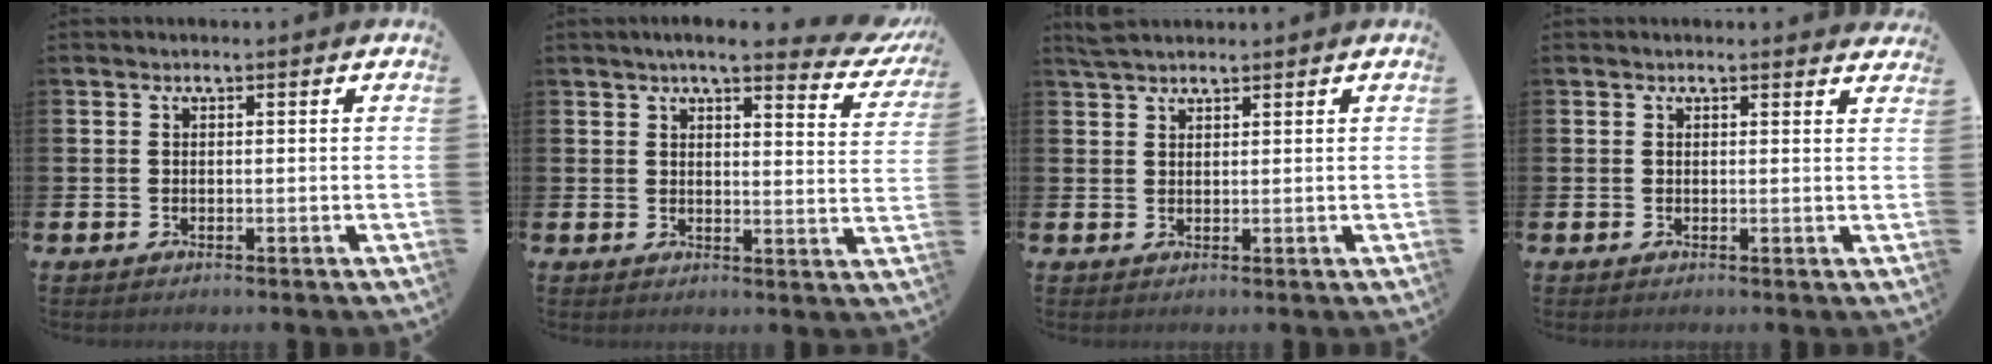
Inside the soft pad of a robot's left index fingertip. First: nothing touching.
{"total": 5.3, "force": [4.7, 0.7, 2.4], "torque": [-0.042, -0.032, 0.074]}
{"total": 2.4, "force": [2.2, 0.6, 0.5], "torque": [-0.010, -0.001, 0.041]}
{"total": 1.0, "force": [0.9, 0.2, 0.1], "torque": [0.009, -0.004, 0.015]}